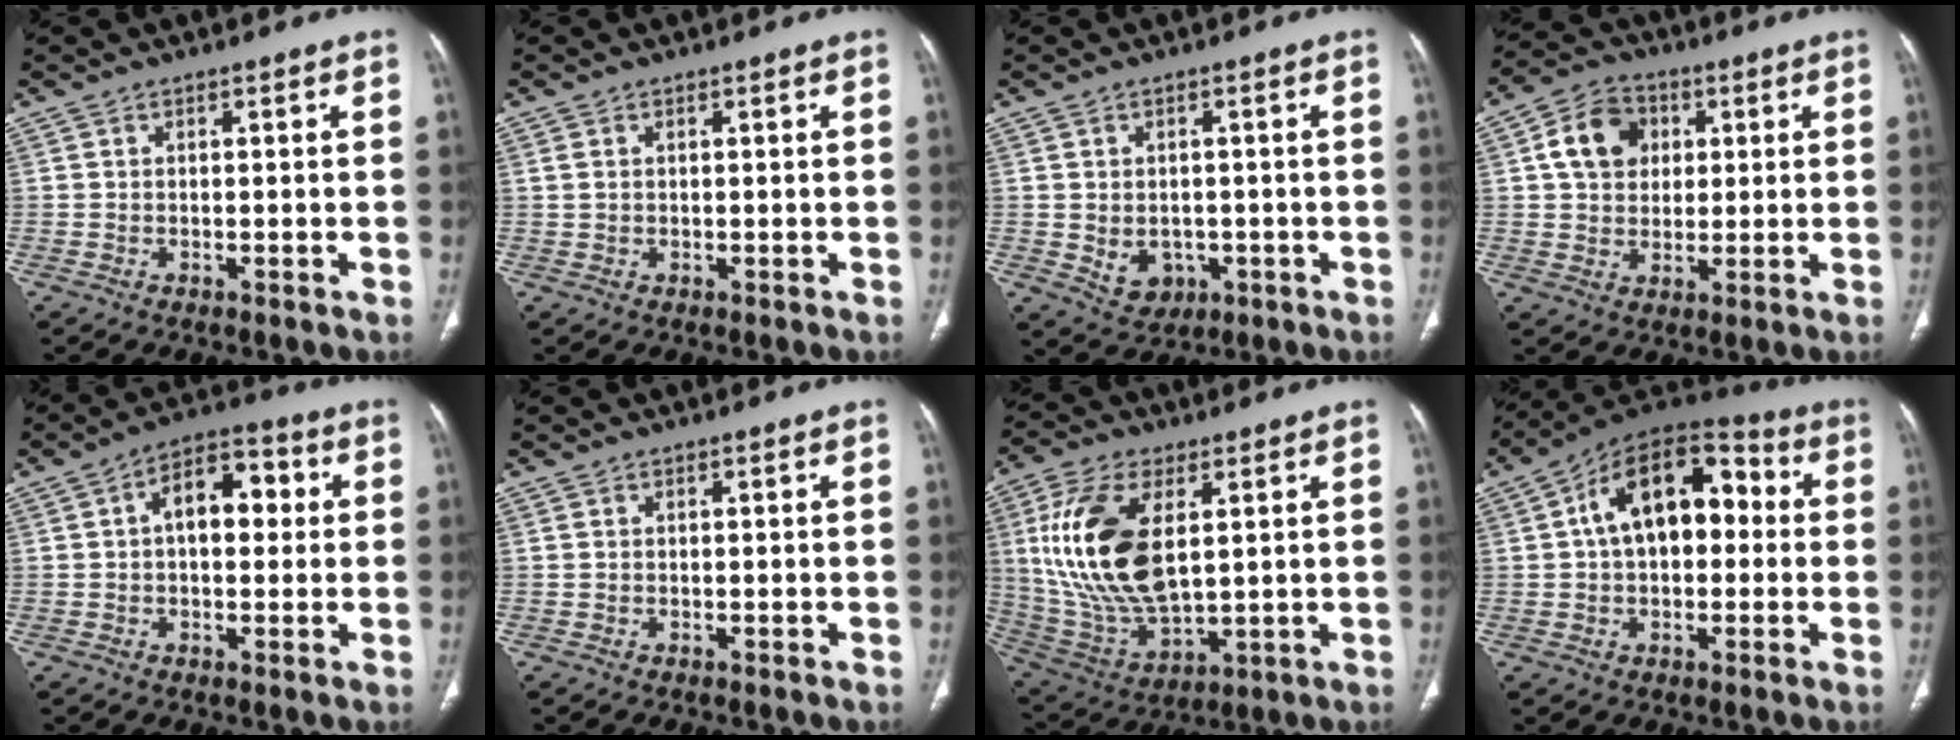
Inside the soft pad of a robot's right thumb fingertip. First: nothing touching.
{"total": 1.2, "force": [0.4, 0.8, 0.8], "torque": [-0.022, 0.008, 0.015]}
{"total": 5.5, "force": [-1.0, 4.5, 3.1], "torque": [-0.032, 0.005, 0.004]}
{"total": 10.1, "force": [2.5, 8.0, 5.5], "torque": [-0.072, 0.003, 0.038]}
{"total": 10.0, "force": [1.6, 5.8, 8.0], "torque": [-0.098, 0.028, 0.018]}
{"total": 0.0}
{"total": 20.3, "force": [4.2, 10.5, 16.8], "torque": [-0.342, -0.020, 0.088]}
{"total": 17.5, "force": [2.3, 10.5, 13.8], "torque": [-0.191, 0.044, 0.029]}